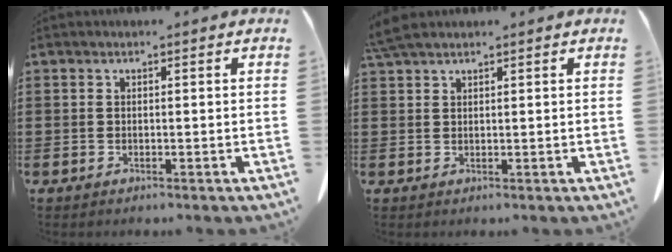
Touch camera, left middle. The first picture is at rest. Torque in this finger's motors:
{"motor_torque": [1.34, 0.80, 0.13, 0.09]}